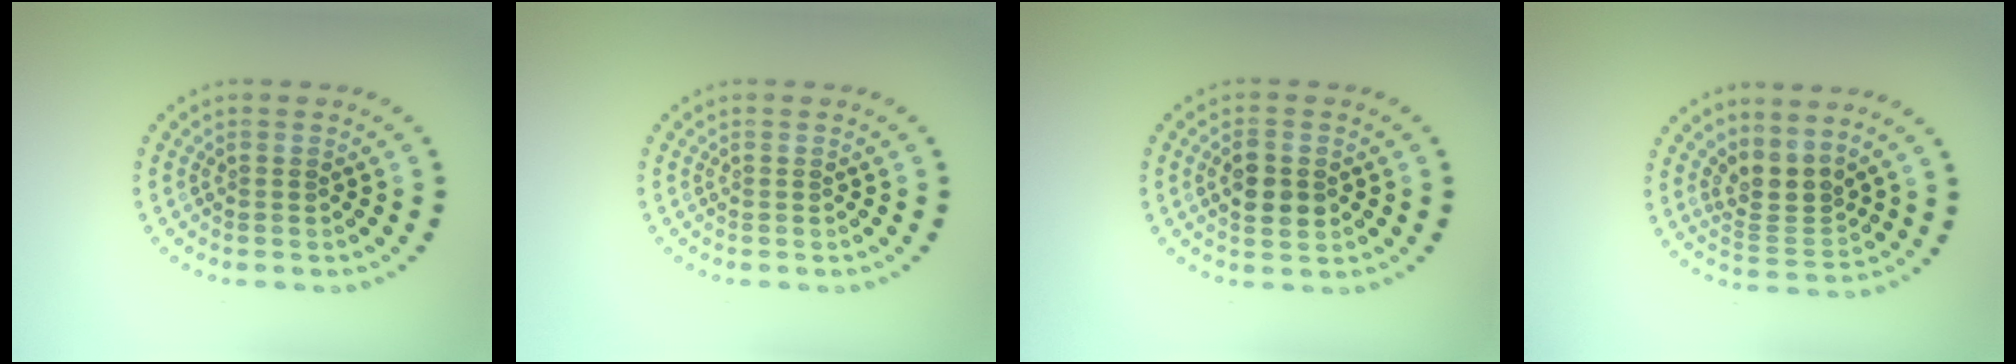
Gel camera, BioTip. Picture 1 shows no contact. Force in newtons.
{"total": 0.0}
{"total": 2.8, "press": 2.7, "slide": 0.3}
{"total": 3.0, "press": 2.1, "slide": 2.1}